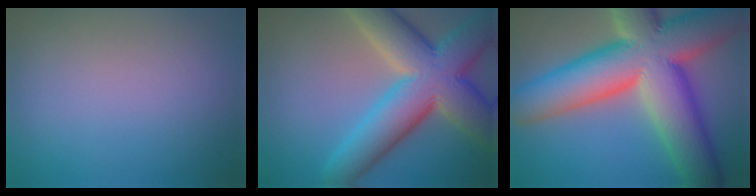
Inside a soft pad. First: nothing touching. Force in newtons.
{"total": 11.9, "press": 11.8, "slide": 0.5}
{"total": 16.9, "press": 16.8, "slide": 1.4}